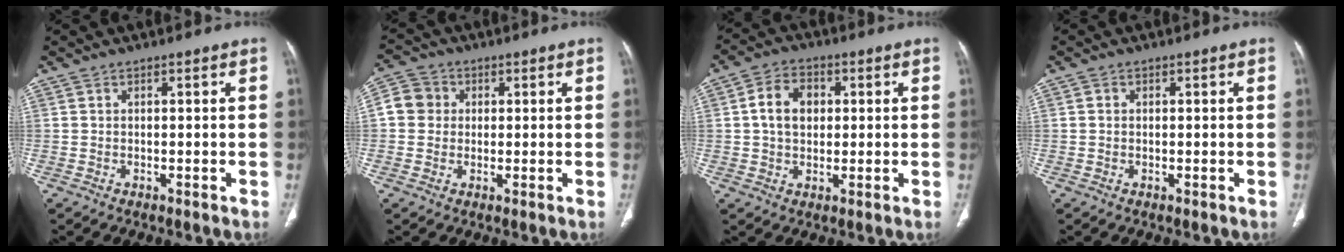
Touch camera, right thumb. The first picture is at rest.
{"total": 6.5, "force": [0.8, 6.1, 2.1], "torque": [-0.027, 0.012, 0.010]}
{"total": 7.7, "force": [1.2, 5.8, 5.0], "torque": [-0.070, 0.008, 0.018]}
{"total": 1.0, "force": [0.2, 0.8, 0.5], "torque": [-0.007, 0.003, 0.004]}